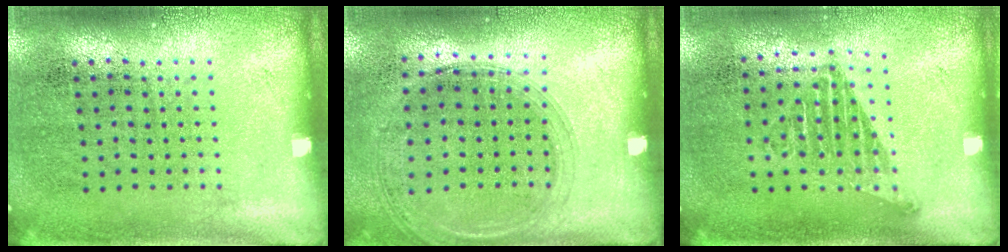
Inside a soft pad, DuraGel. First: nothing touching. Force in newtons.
{"total": 1.3, "press": 1.2, "slide": 0.5}
{"total": 1.1, "press": 1.0, "slide": 0.6}